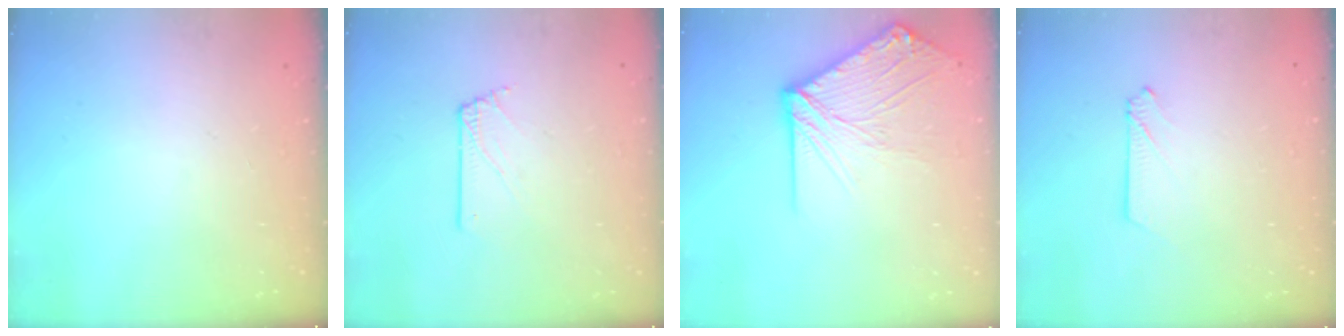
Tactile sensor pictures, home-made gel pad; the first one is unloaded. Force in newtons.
{"total": 1.6, "press": 1.6, "slide": 0.2}
{"total": 12.5, "press": 12.4, "slide": 1.9}
{"total": 2.6, "press": 2.6, "slide": 0.3}